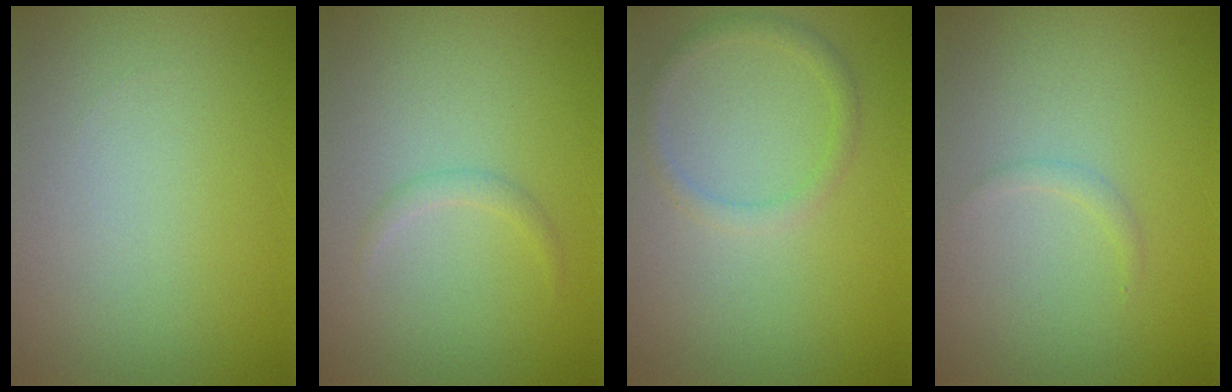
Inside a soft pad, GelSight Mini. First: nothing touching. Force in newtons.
{"total": 0.8, "press": 0.8, "slide": 0.0}
{"total": 1.4, "press": 1.4, "slide": 0.2}
{"total": 0.7, "press": 0.7, "slide": 0.1}